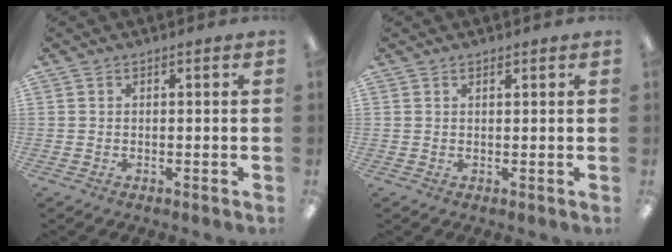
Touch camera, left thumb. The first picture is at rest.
{"total": 0.7, "force": [0.6, 0.3, 0.3], "torque": [-0.006, 0.001, 0.011]}